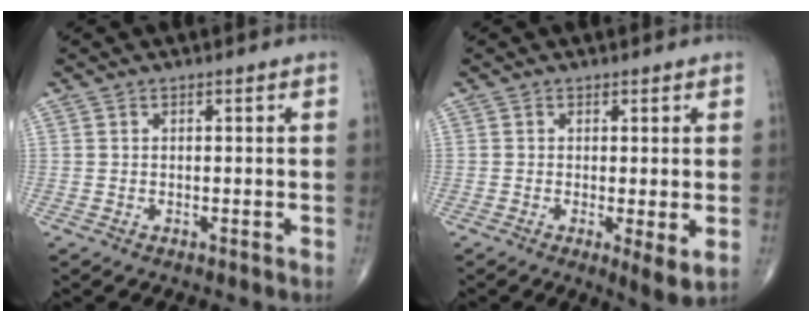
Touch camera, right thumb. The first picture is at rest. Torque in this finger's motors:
{"motor_torque": [-0.21, 0.28, -0.11, -0.06, 0.02]}